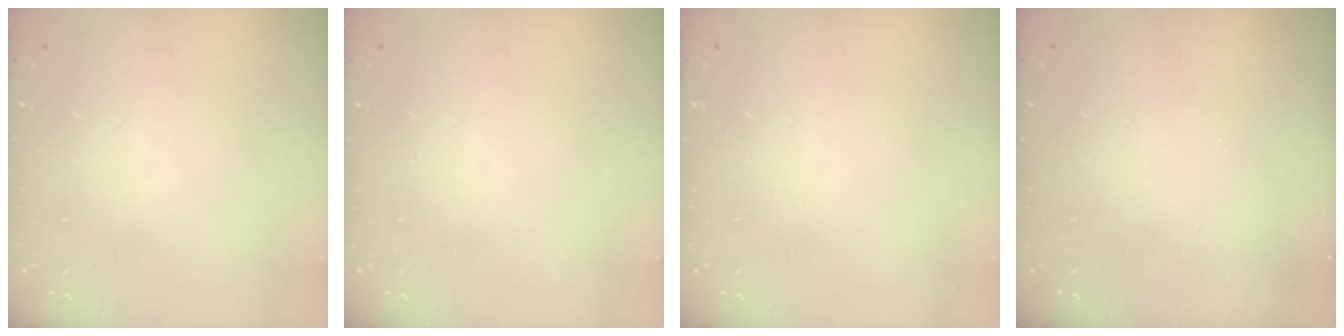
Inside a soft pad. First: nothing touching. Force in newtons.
{"total": 0.0}
{"total": 0.0}
{"total": 2.3, "press": 2.2, "slide": 0.8}